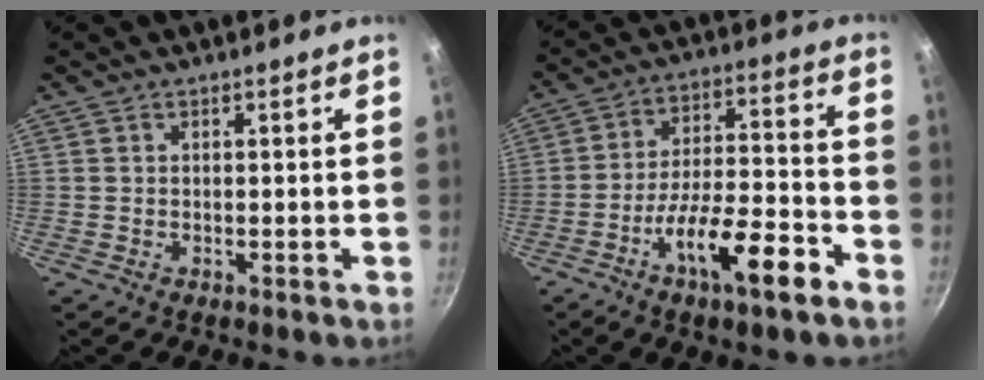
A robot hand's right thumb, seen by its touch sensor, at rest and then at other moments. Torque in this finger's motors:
{"motor_torque": [1.33, 1.30, 0.82, -0.94, 0.18]}